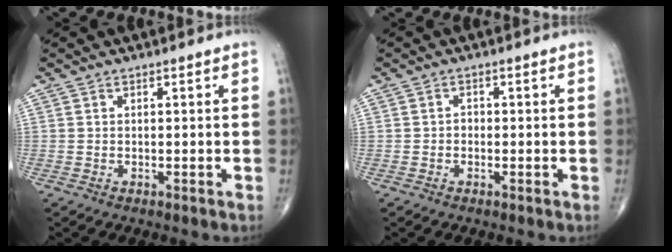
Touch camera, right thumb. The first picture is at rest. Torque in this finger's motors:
{"motor_torque": [0.33, -0.03, 0.31, 0.06, -0.03]}